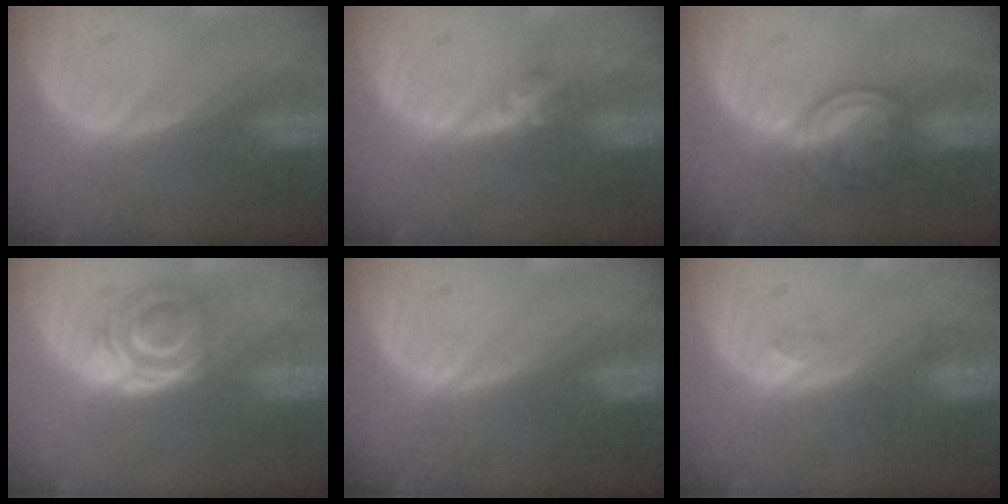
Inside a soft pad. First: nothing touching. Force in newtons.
{"total": 2.1, "press": 1.8, "slide": 1.0}
{"total": 6.0, "press": 5.4, "slide": 2.6}
{"total": 6.3, "press": 5.2, "slide": 3.5}
{"total": 0.0}
{"total": 2.3, "press": 2.0, "slide": 1.1}